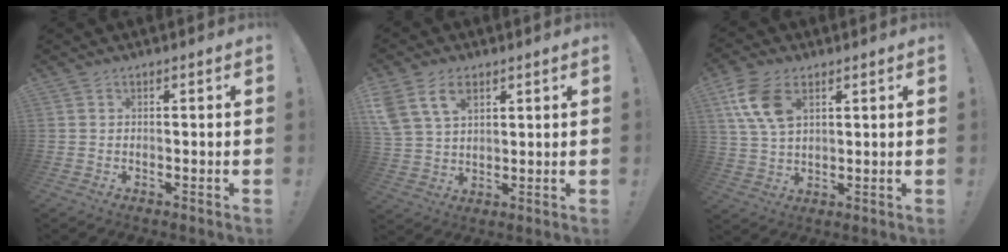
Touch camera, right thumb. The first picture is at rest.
{"total": 10.4, "force": [5.2, 6.8, 6.0], "torque": [-0.113, -0.012, 0.104]}
{"total": 11.1, "force": [4.7, 6.5, 7.7], "torque": [-0.158, -0.009, 0.090]}